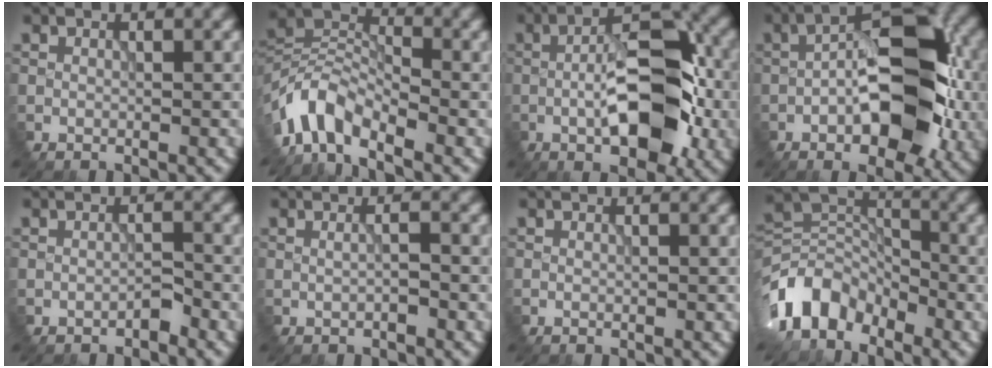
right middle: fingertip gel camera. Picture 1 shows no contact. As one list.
[{"total": 6.1, "force": [-4.3, 2.6, 3.4], "torque": [-0.060, 0.002, -0.096]}, {"total": 9.4, "force": [-2.2, 3.9, 8.3], "torque": [-0.127, 0.016, -0.039]}, {"total": 11.2, "force": [-2.4, 5.1, 9.7], "torque": [-0.144, 0.015, -0.043]}, {"total": 1.0, "force": [-0.9, 0.2, 0.5], "torque": [-0.009, 0.002, -0.015]}, {"total": 1.1, "force": [0.0, 0.2, 1.1], "torque": [-0.012, -0.010, -0.006]}, {"total": 0.0}, {"total": 7.3, "force": [-4.7, 4.3, 3.5], "torque": [-0.068, 0.002, -0.102]}]